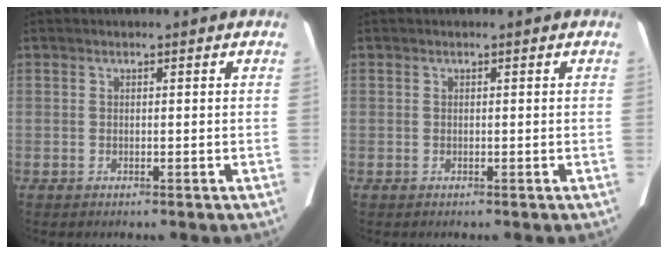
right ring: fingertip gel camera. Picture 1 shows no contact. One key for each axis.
{"total": 0.0}